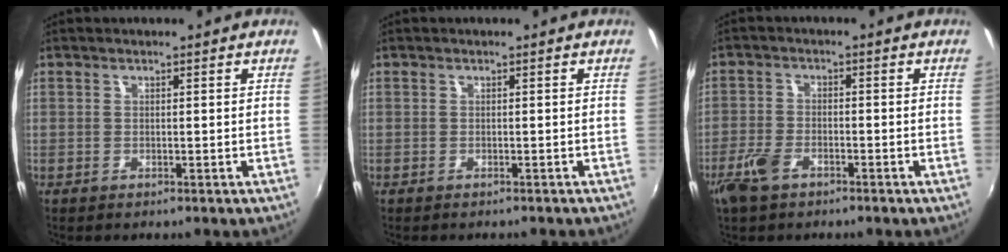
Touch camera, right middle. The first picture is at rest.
{"total": 0.8, "force": [-0.8, 0.2, 0.2], "torque": [-0.004, -0.003, -0.012]}
{"total": 5.6, "force": [-3.7, 2.7, 3.3], "torque": [-0.084, -0.005, -0.074]}